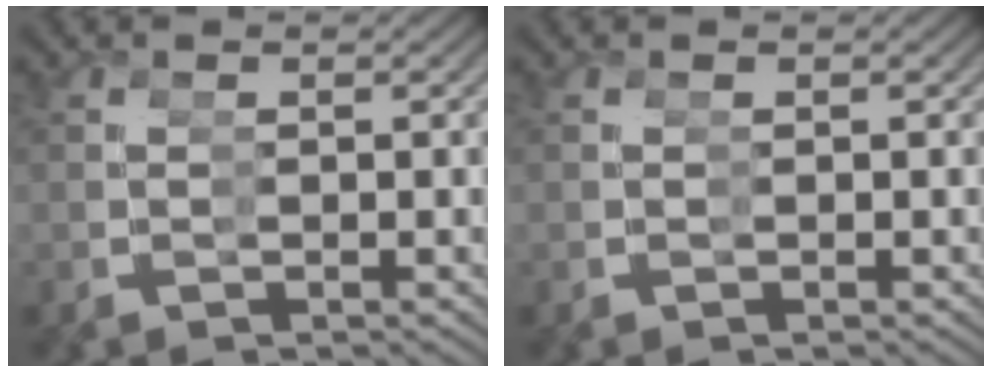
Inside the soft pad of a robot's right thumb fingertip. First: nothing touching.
{"total": 0.0}